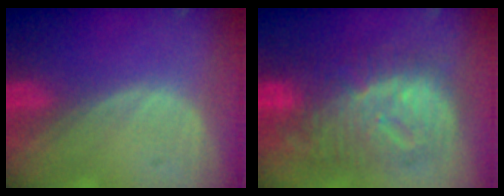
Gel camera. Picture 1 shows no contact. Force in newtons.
{"total": 12.0, "press": 11.9, "slide": 1.3}